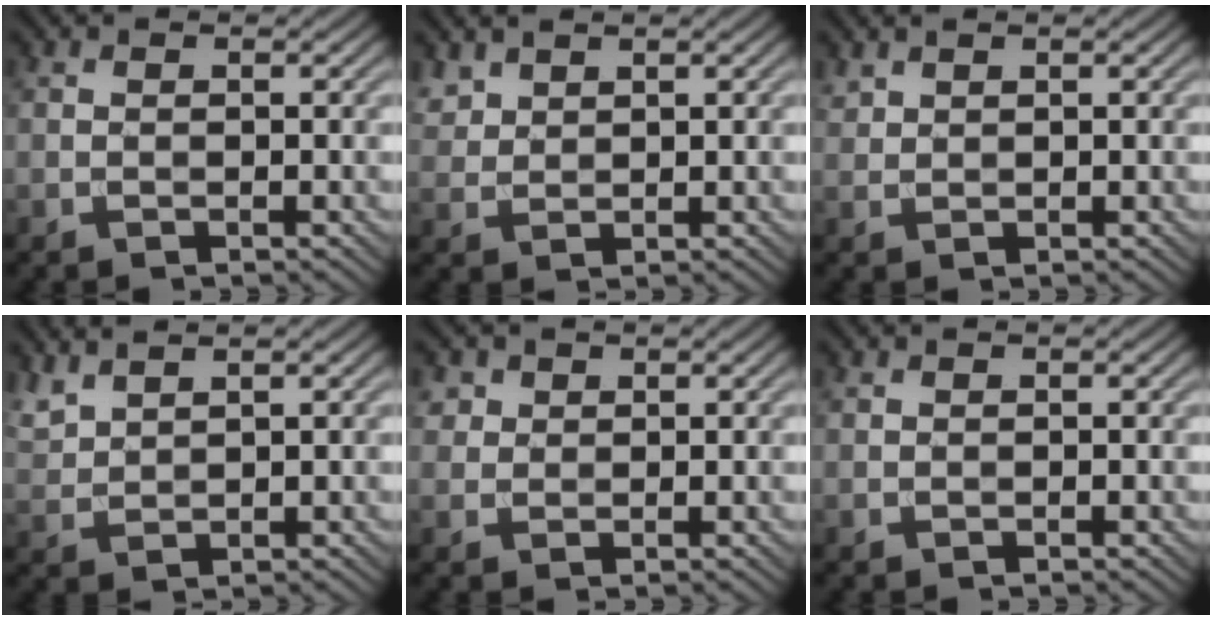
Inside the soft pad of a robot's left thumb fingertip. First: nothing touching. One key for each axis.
{"total": 2.4, "fx": 2.0, "fy": 1.1, "fz": 0.8, "tx": -0.025, "ty": 0.003, "tz": 0.049}
{"total": 1.2, "fx": 1.1, "fy": 0.4, "fz": 0.3, "tx": -0.014, "ty": 0.003, "tz": 0.029}
{"total": 3.0, "fx": 2.6, "fy": 0.6, "fz": 1.2, "tx": -0.038, "ty": 0.007, "tz": 0.062}
{"total": 2.0, "fx": 1.0, "fy": 1.6, "fz": 0.5, "tx": -0.013, "ty": -0.006, "tz": 0.023}
{"total": 0.0}